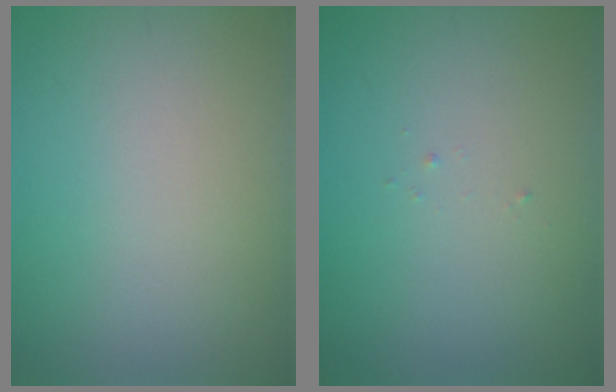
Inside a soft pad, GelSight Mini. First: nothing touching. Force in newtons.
{"total": 0.0}